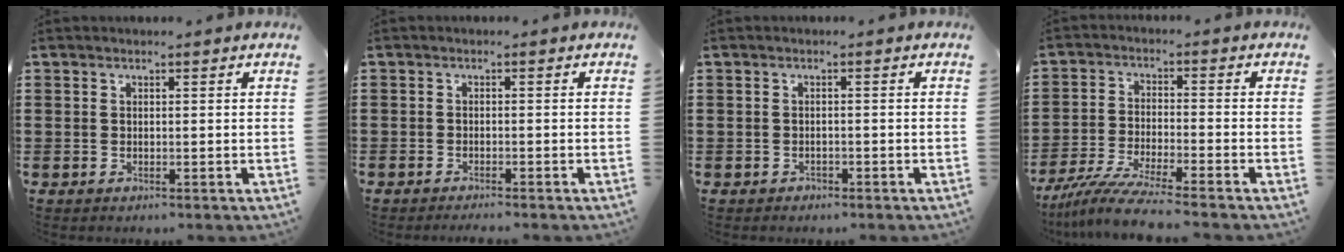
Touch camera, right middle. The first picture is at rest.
{"total": 1.0, "force": [-1.0, 0.0, 0.0], "torque": [-0.003, -0.001, -0.019]}
{"total": 0.6, "force": [-0.5, 0.3, 0.0], "torque": [-0.003, -0.001, -0.012]}
{"total": 7.1, "force": [-6.3, -0.2, 3.3], "torque": [-0.073, -0.013, -0.121]}